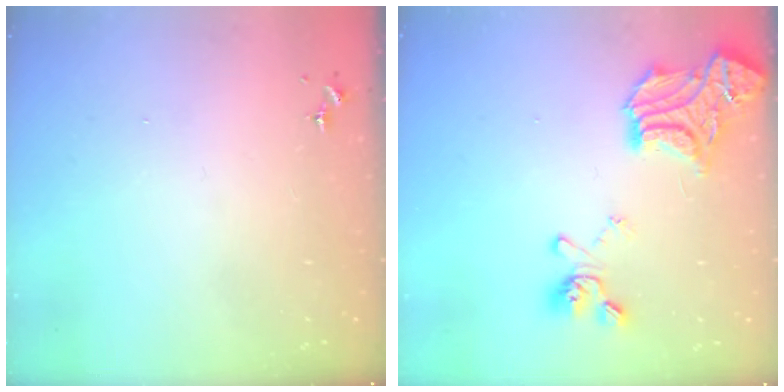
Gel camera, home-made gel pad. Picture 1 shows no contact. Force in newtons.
{"total": 22.1, "press": 22.0, "slide": 2.1}